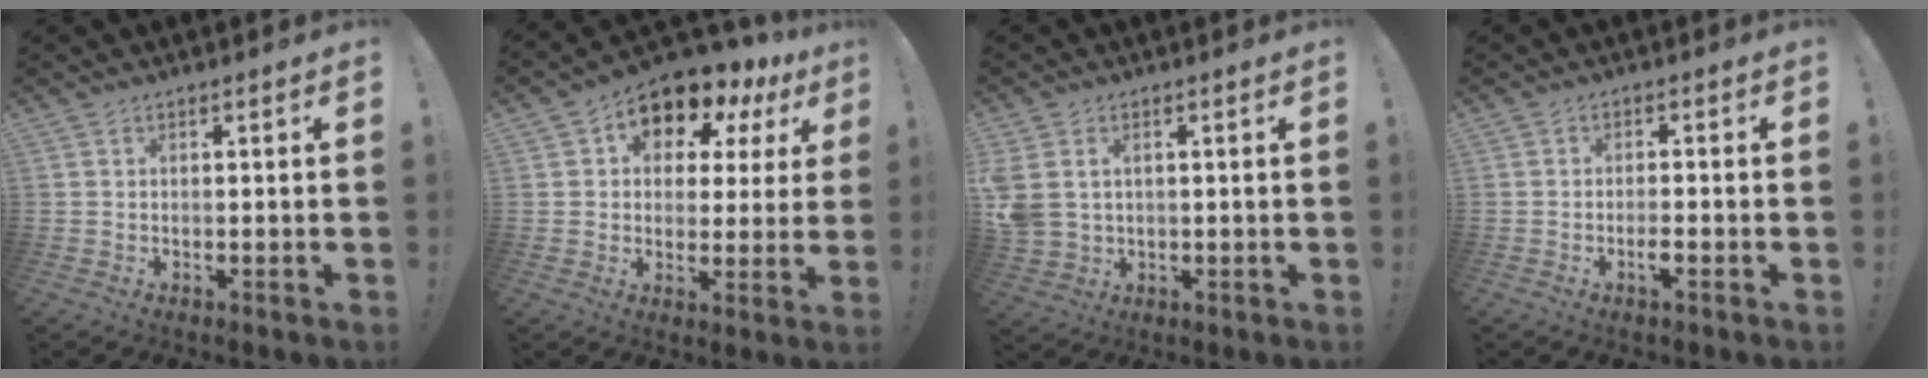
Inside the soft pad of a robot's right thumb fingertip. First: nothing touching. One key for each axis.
{"total": 9.2, "fx": 5.9, "fy": 6.0, "fz": 3.9, "tx": -0.065, "ty": -0.048, "tz": 0.106}
{"total": 6.2, "fx": 1.9, "fy": 4.9, "fz": 3.3, "tx": -0.069, "ty": -0.003, "tz": 0.039}
{"total": 2.9, "fx": -1.6, "fy": 0.2, "fz": 2.4, "tx": -0.053, "ty": -0.004, "tz": -0.028}